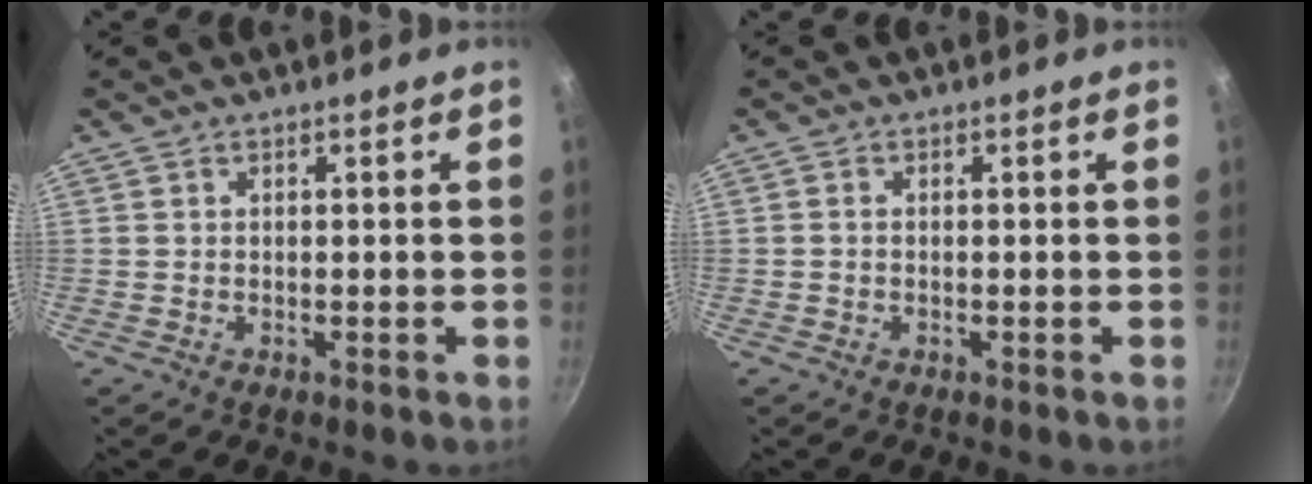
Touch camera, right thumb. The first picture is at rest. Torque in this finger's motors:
{"motor_torque": [0.00, -0.25, 0.21, -0.24, -0.02]}